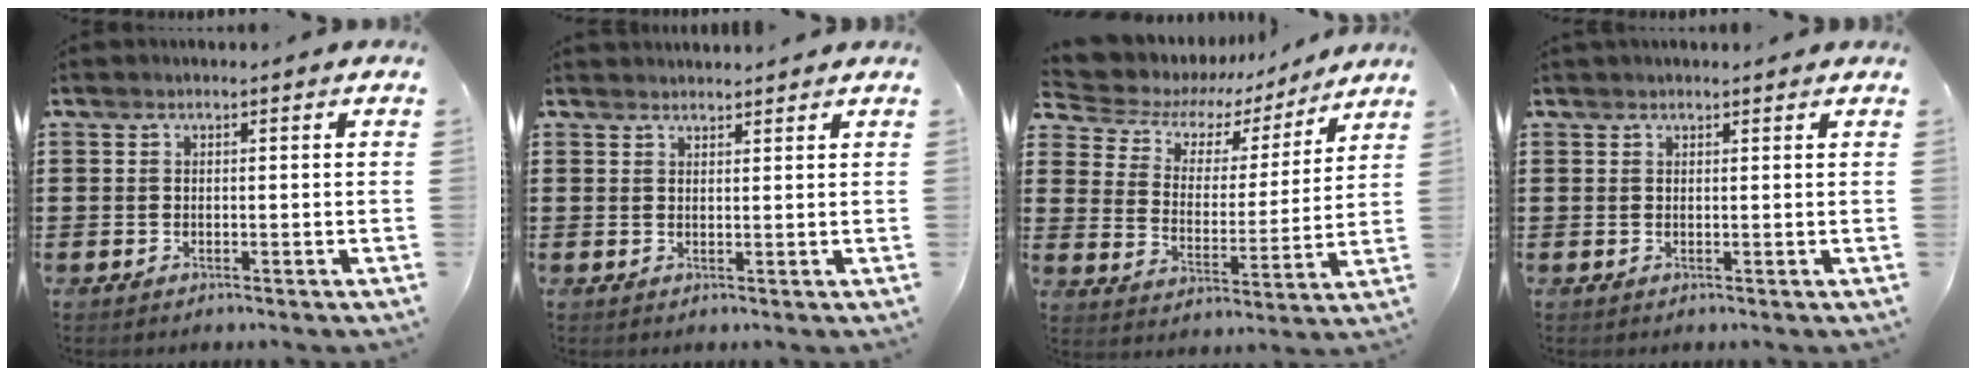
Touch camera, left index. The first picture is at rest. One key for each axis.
{"total": 1.5, "fx": 1.5, "fy": 0.3, "fz": -0.1, "tx": -0.002, "ty": 0.000, "tz": 0.030}
{"total": 5.4, "fx": 3.9, "fy": 3.3, "fz": 1.8, "tx": -0.062, "ty": -0.021, "tz": 0.062}
{"total": 0.8, "fx": 0.8, "fy": 0.2, "fz": 0.2, "tx": -0.006, "ty": 0.001, "tz": 0.016}